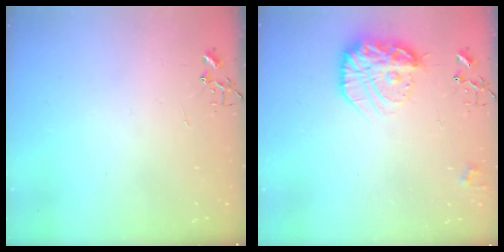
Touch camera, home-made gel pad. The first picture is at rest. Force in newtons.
{"total": 18.4, "press": 18.4, "slide": 1.1}